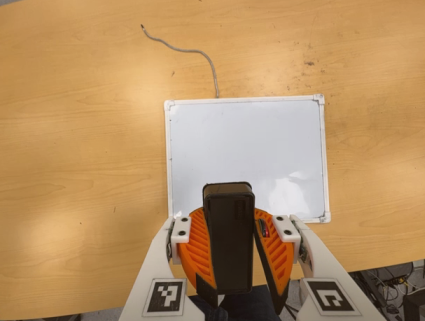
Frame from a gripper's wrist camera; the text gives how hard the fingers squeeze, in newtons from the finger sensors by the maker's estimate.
{"total": 9.7, "left": 9.7, "right": 9.7}